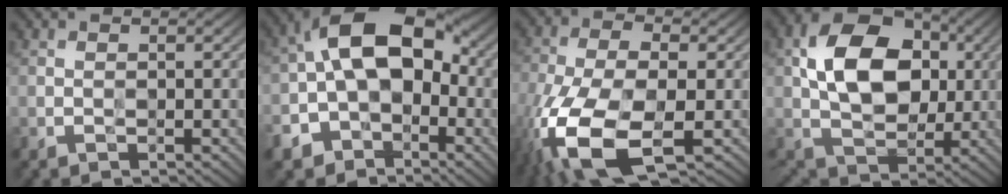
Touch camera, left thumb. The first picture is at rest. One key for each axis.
{"total": 14.4, "fx": -2.5, "fy": 10.0, "fz": 10.1, "tx": -0.178, "ty": 0.005, "tz": -0.053}
{"total": 15.6, "fx": -6.3, "fy": 7.5, "fz": 12.1, "tx": -0.301, "ty": -0.041, "tz": -0.119}
{"total": 12.2, "fx": 1.8, "fy": 8.5, "fz": 8.5, "tx": -0.164, "ty": 0.013, "tz": 0.026}